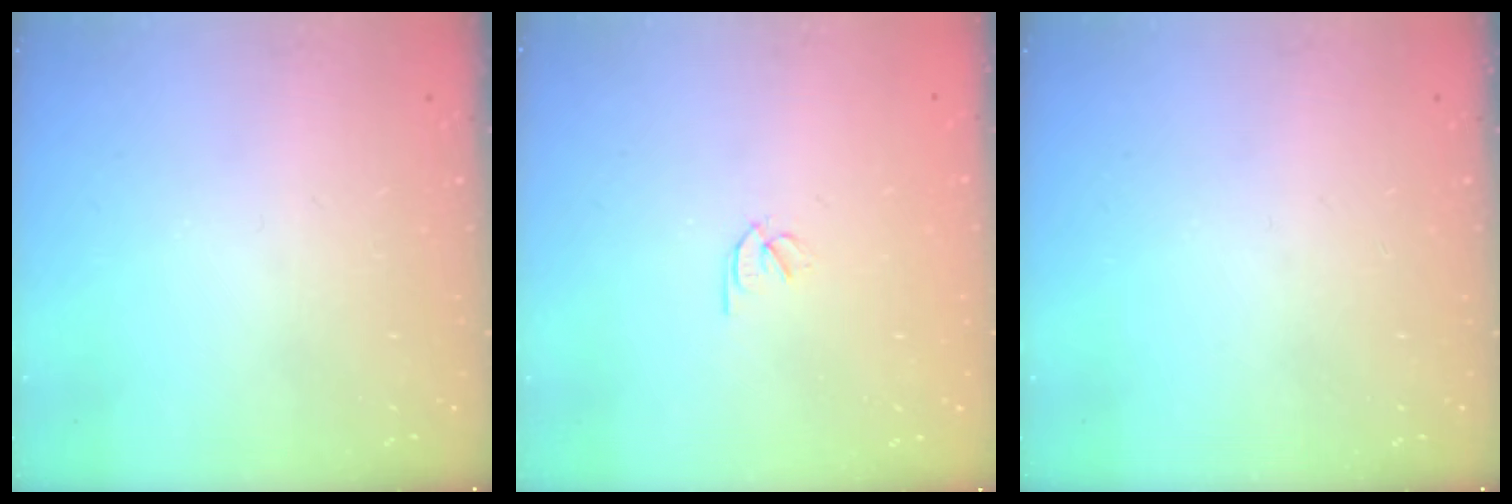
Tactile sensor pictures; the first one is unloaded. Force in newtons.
{"total": 1.8, "press": 1.7, "slide": 0.5}
{"total": 0.0}